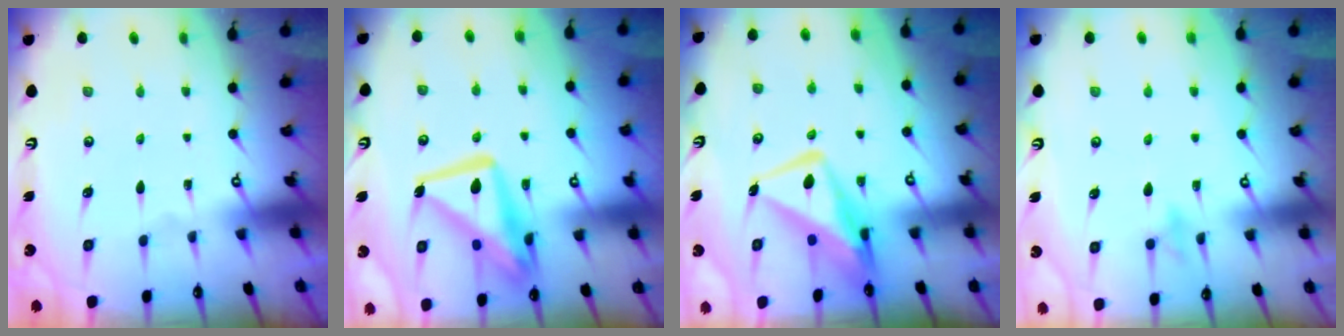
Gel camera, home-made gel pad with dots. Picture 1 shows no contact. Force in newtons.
{"total": 15.8, "press": 15.7, "slide": 1.8}
{"total": 11.0, "press": 10.9, "slide": 1.0}
{"total": 8.2, "press": 8.1, "slide": 1.5}